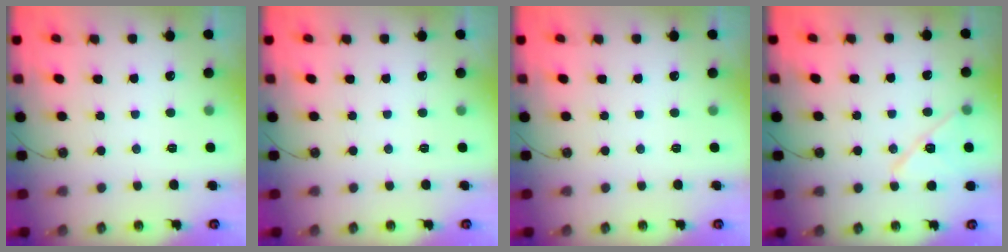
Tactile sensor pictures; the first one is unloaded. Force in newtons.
{"total": 0.0}
{"total": 0.0}
{"total": 11.5, "press": 11.2, "slide": 2.5}